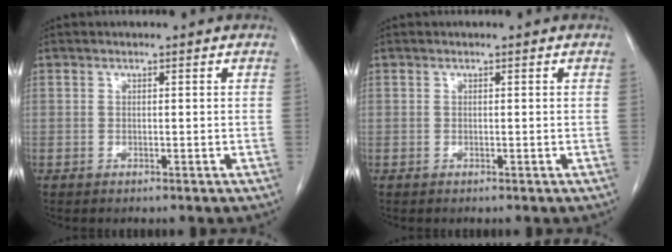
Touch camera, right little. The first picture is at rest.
{"total": 0.0}